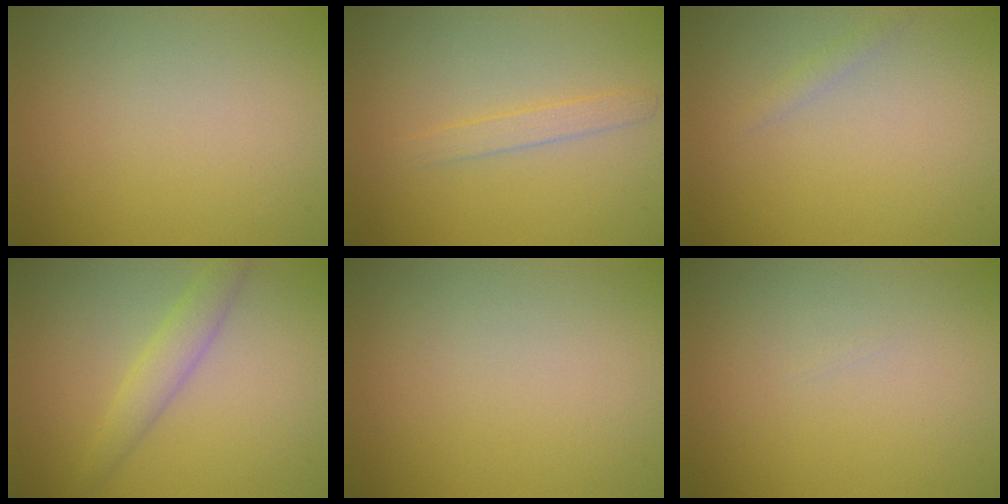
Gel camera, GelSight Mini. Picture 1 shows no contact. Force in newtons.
{"total": 1.5, "press": 1.4, "slide": 0.1}
{"total": 0.7, "press": 0.7, "slide": 0.1}
{"total": 2.3, "press": 2.3, "slide": 0.1}
{"total": 0.0}
{"total": 0.0}